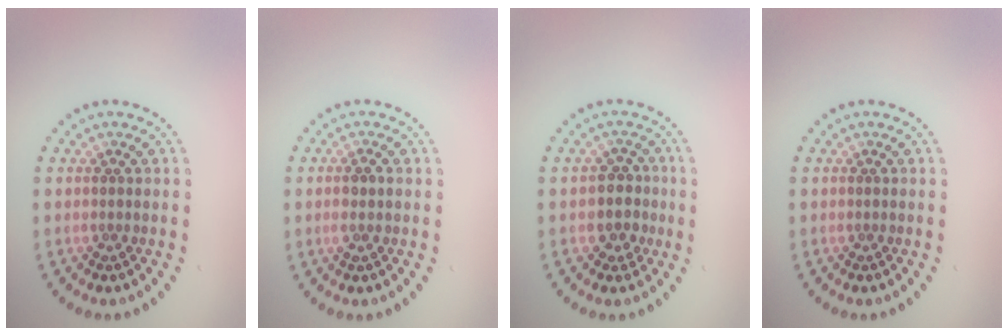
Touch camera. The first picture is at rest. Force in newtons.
{"total": 1.0, "press": 0.9, "slide": 0.4}
{"total": 2.5, "press": 2.3, "slide": 1.0}
{"total": 0.0}